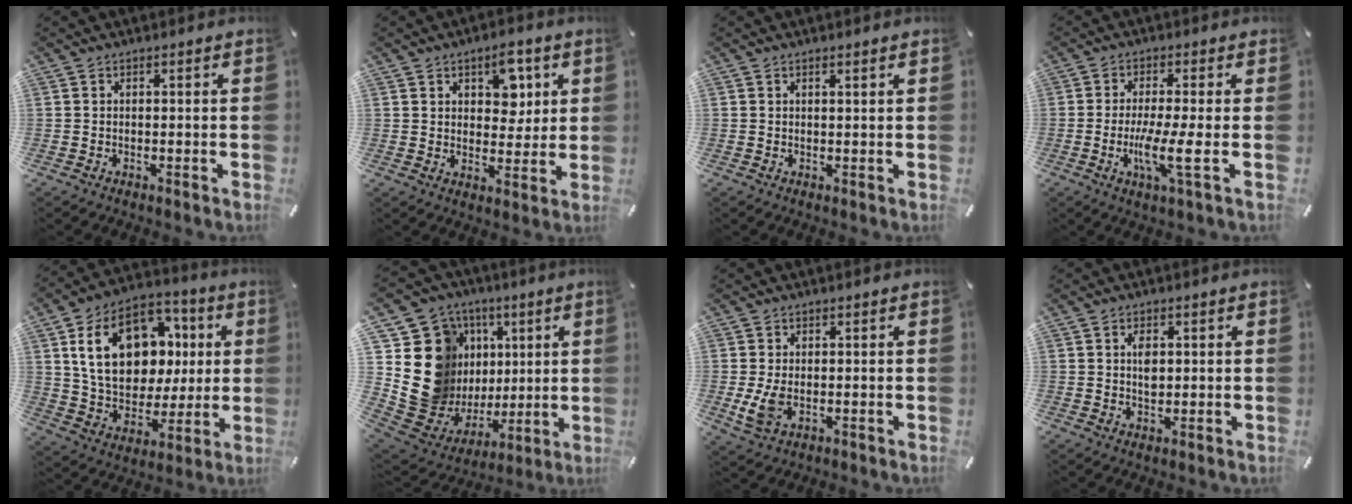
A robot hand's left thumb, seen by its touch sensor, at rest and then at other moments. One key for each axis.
{"total": 8.5, "fx": 3.9, "fy": 5.7, "fz": 5.0, "tx": -0.055, "ty": -0.008, "tz": 0.064}
{"total": 0.8, "fx": 0.6, "fy": -0.1, "fz": 0.5, "tx": -0.009, "ty": -0.002, "tz": 0.011}
{"total": 8.4, "fx": -1.7, "fy": 0.9, "fz": 8.2, "tx": -0.171, "ty": -0.023, "tz": -0.036}
{"total": 20.4, "fx": 5.1, "fy": 15.2, "fz": 12.6, "tx": -0.224, "ty": -0.002, "tz": 0.097}
{"total": 19.0, "fx": 3.9, "fy": 17.5, "fz": 6.3, "tx": -0.094, "ty": -0.049, "tz": 0.115}
{"total": 4.6, "fx": -0.4, "fy": 2.8, "fz": 3.6, "tx": -0.083, "ty": -0.002, "tz": -0.007}
{"total": 3.2, "fx": 0.6, "fy": 1.8, "fz": 2.5, "tx": -0.039, "ty": -0.001, "tz": 0.006}